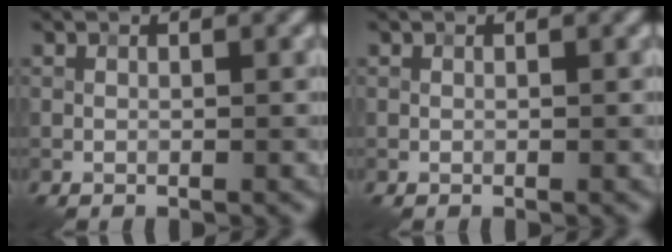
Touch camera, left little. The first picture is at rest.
{"total": 0.0}